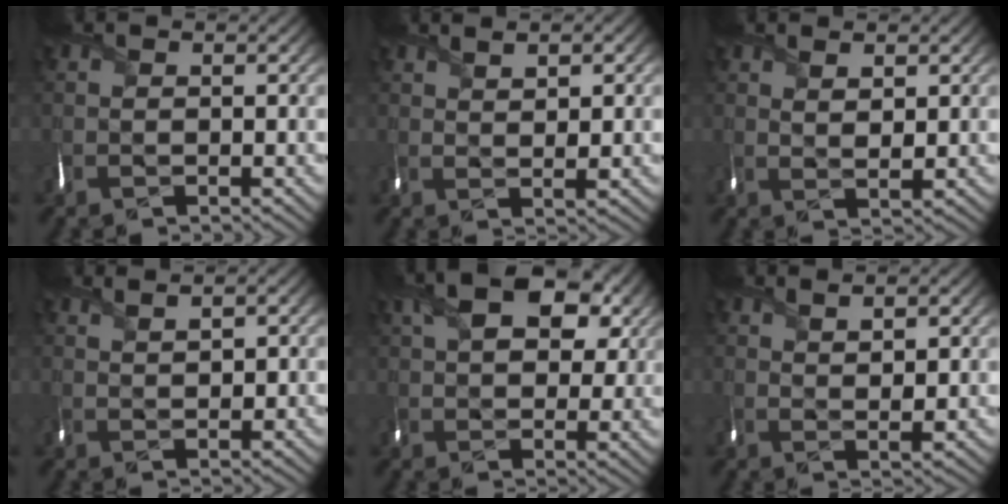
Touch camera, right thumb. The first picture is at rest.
{"total": 3.4, "force": [1.5, 1.1, 2.8], "torque": [-0.054, 0.000, 0.031]}
{"total": 2.5, "force": [1.4, 0.8, 1.9], "torque": [-0.042, -0.003, 0.031]}
{"total": 2.3, "force": [1.4, 0.6, 1.7], "torque": [-0.030, 0.000, 0.033]}
{"total": 10.1, "force": [3.9, 5.7, 7.3], "torque": [-0.142, 0.016, 0.065]}
{"total": 3.3, "force": [1.7, 0.9, 2.7], "torque": [-0.053, -0.002, 0.036]}